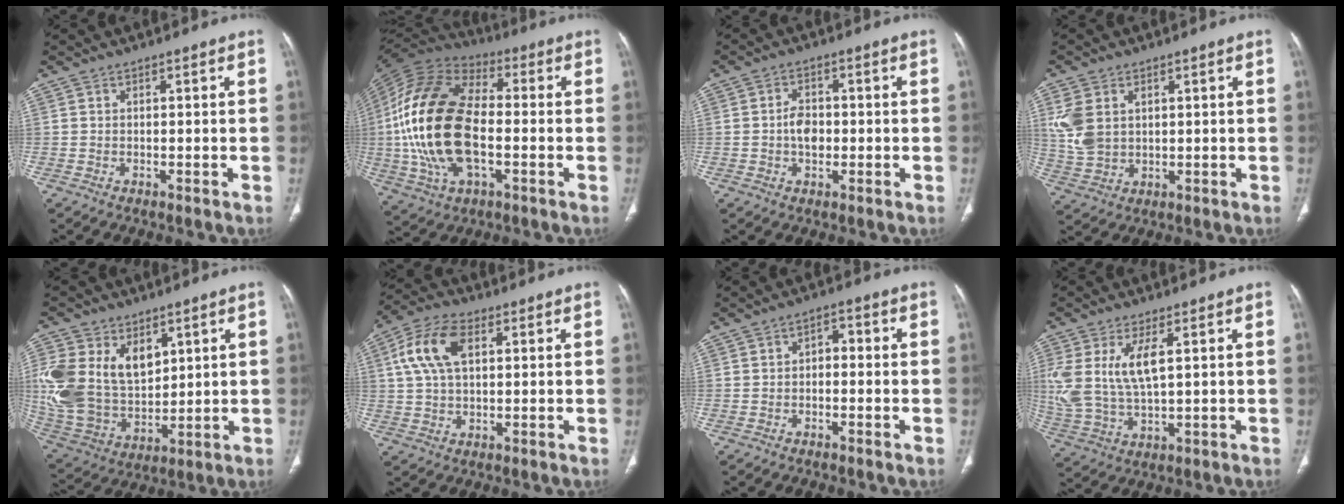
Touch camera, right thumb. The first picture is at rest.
{"total": 24.0, "force": [-2.0, 13.0, 20.0], "torque": [-0.415, 0.010, -0.036]}
{"total": 4.4, "force": [-0.5, 3.1, 3.2], "torque": [-0.047, 0.009, -0.012]}
{"total": 8.1, "force": [2.3, 5.6, 5.4], "torque": [-0.117, -0.002, 0.058]}
{"total": 21.5, "force": [6.3, 14.9, 14.1], "torque": [-0.297, -0.015, 0.142]}
{"total": 10.6, "force": [3.1, 5.9, 8.2], "torque": [-0.168, 0.016, 0.055]}
{"total": 2.9, "force": [-0.5, 1.9, 2.1], "torque": [-0.024, 0.018, -0.016]}
{"total": 11.9, "force": [3.0, 5.2, 10.3], "torque": [-0.239, -0.007, 0.074]}